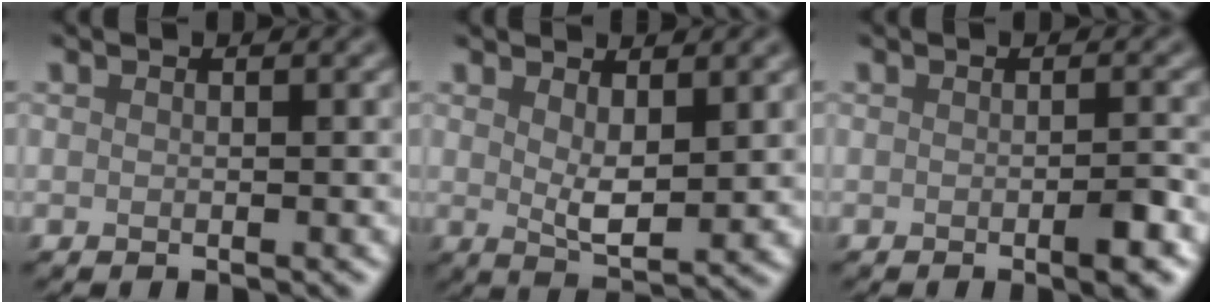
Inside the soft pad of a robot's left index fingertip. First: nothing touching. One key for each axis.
{"total": 3.2, "fx": 1.5, "fy": 1.1, "fz": 2.7, "tx": -0.051, "ty": -0.011, "tz": 0.029}
{"total": 2.3, "fx": -0.9, "fy": 0.4, "fz": 2.1, "tx": -0.027, "ty": -0.002, "tz": -0.012}